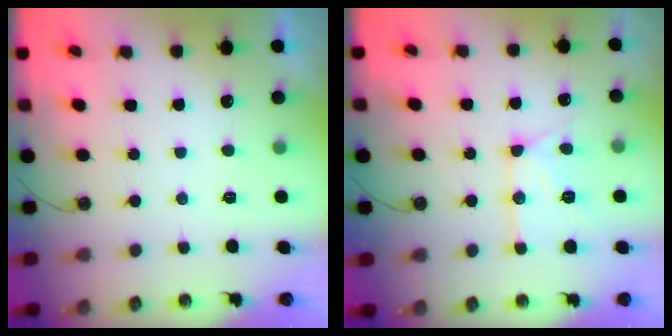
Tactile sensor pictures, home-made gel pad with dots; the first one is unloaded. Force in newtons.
{"total": 13.3, "press": 13.3, "slide": 1.1}